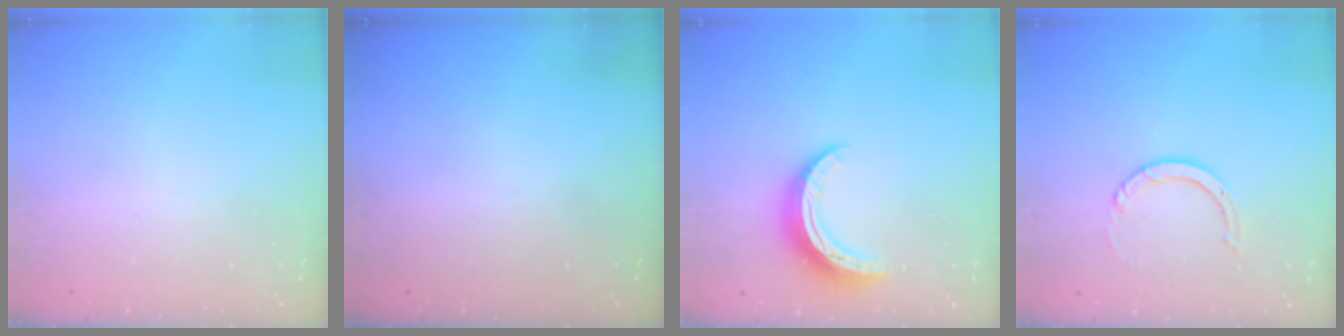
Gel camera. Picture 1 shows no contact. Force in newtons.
{"total": 0.0}
{"total": 10.3, "press": 10.3, "slide": 0.3}
{"total": 4.0, "press": 4.0, "slide": 0.3}